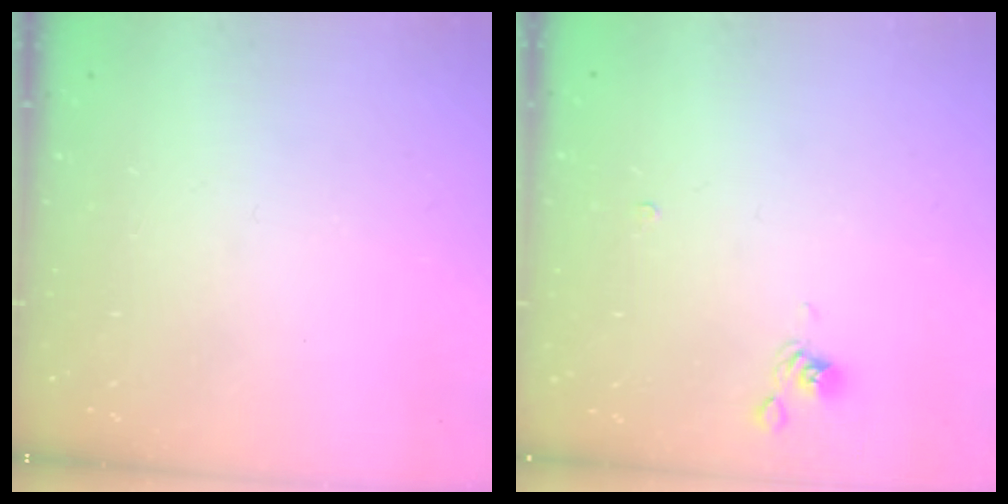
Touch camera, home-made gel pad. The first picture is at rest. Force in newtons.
{"total": 2.9, "press": 2.8, "slide": 0.5}